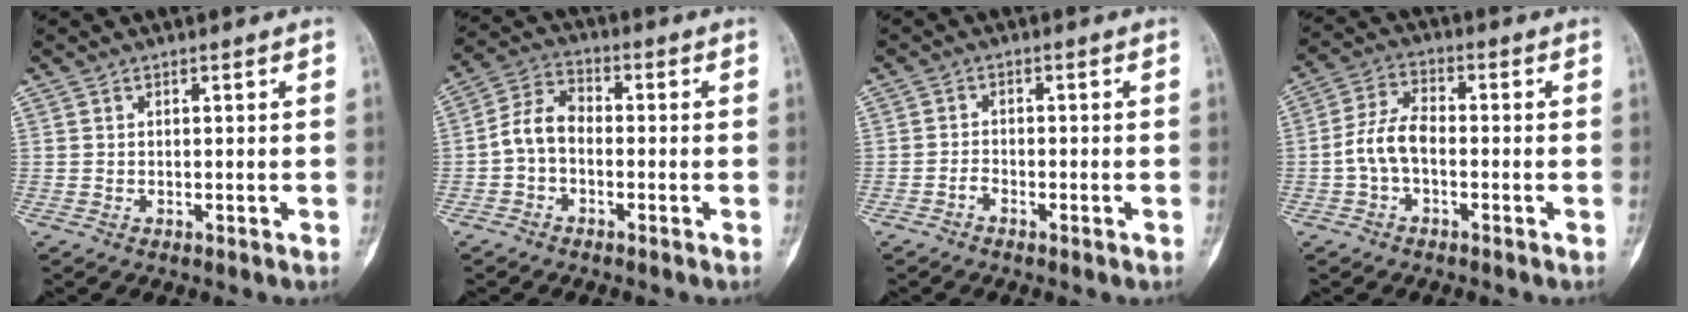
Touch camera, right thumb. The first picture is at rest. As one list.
[{"total": 6.3, "force": [-1.4, 4.3, 4.4], "torque": [-0.078, 0.026, -0.041]}, {"total": 1.4, "force": [-1.2, 0.6, 0.6], "torque": [-0.010, 0.006, -0.026]}, {"total": 6.7, "force": [-1.6, 3.7, 5.4], "torque": [-0.110, 0.024, -0.038]}]